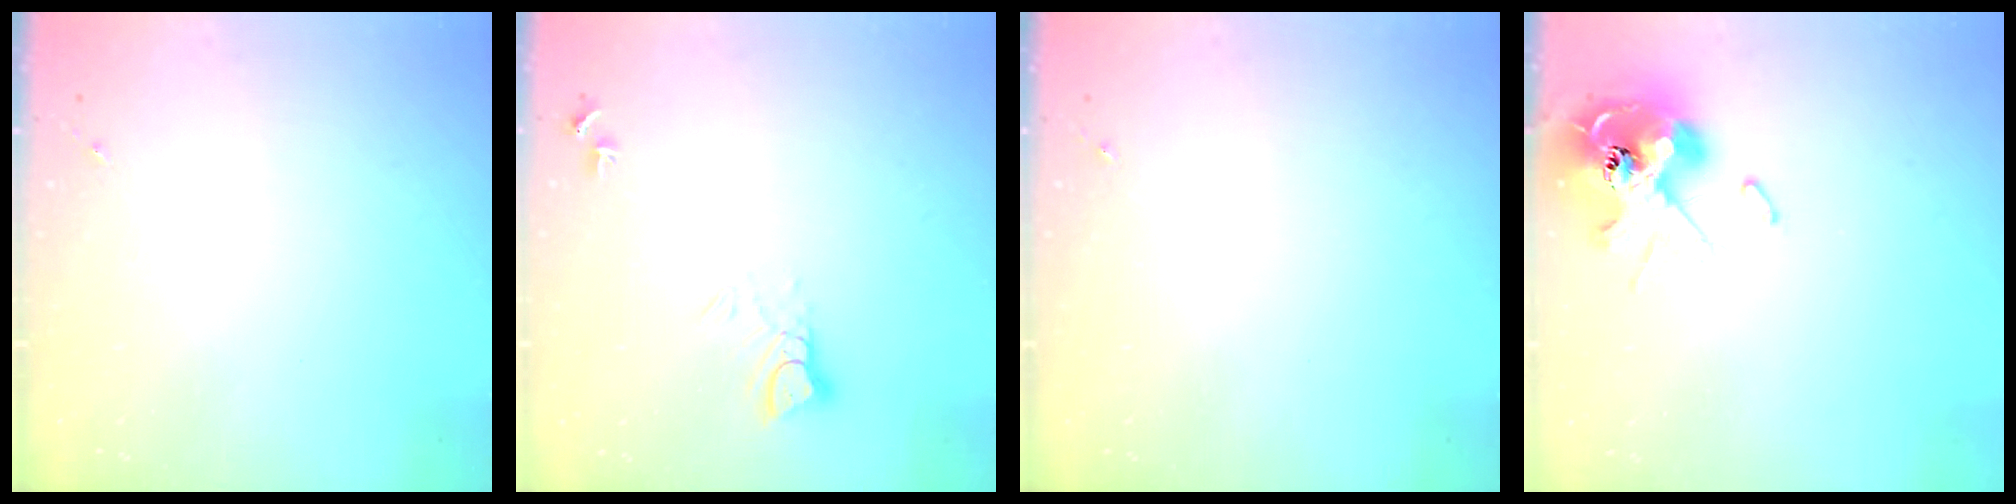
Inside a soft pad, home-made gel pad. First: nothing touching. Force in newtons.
{"total": 4.3, "press": 4.3, "slide": 0.2}
{"total": 0.0}
{"total": 13.1, "press": 13.0, "slide": 1.6}